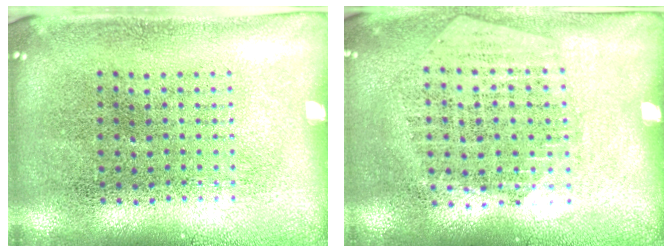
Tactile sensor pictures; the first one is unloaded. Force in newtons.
{"total": 1.3, "press": 1.2, "slide": 0.5}